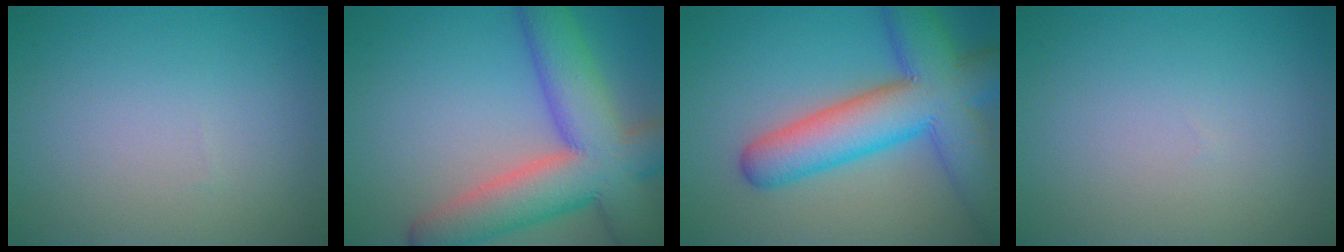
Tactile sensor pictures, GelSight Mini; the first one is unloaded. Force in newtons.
{"total": 11.1, "press": 11.1, "slide": 0.7}
{"total": 10.8, "press": 10.8, "slide": 0.5}
{"total": 0.0}